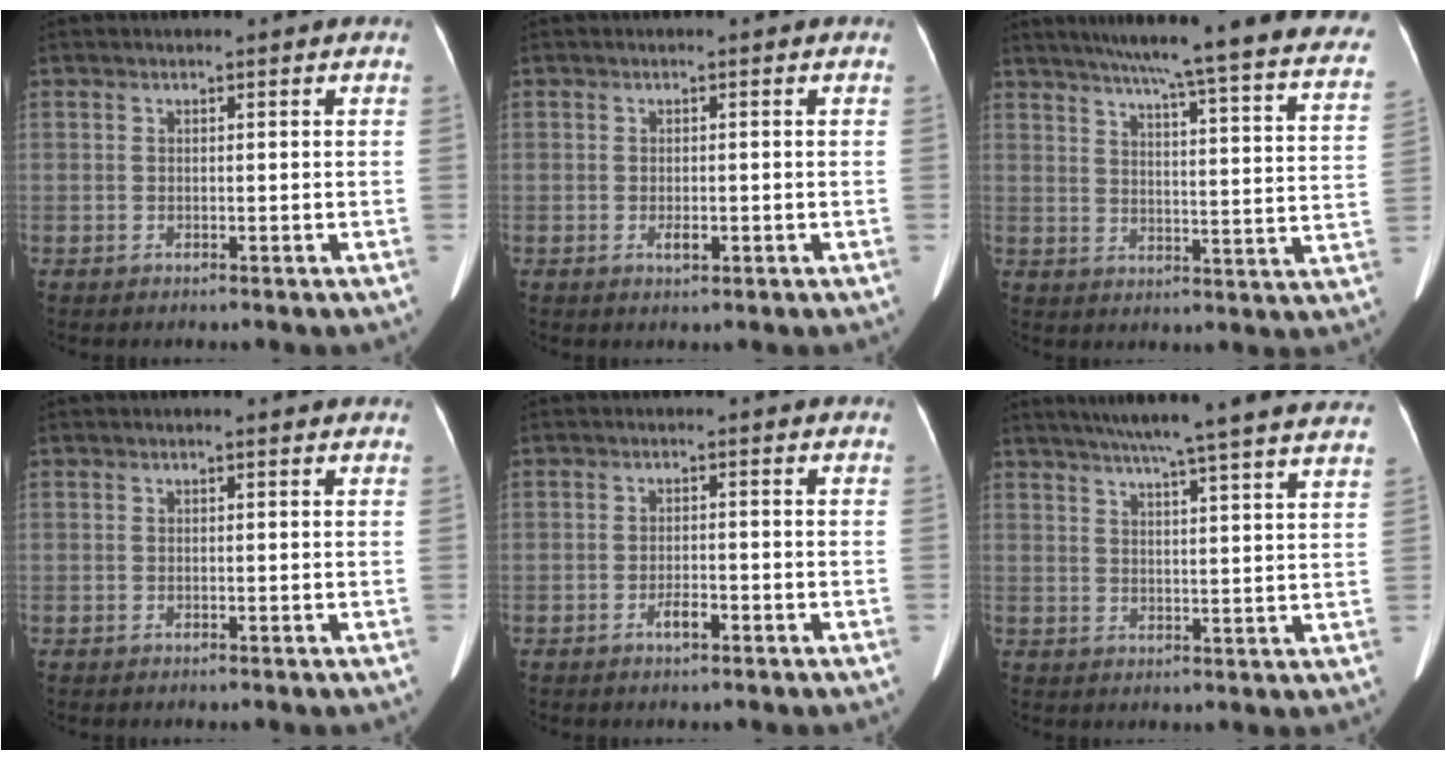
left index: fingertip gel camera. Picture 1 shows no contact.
{"total": 1.4, "force": [-0.5, 0.7, 1.1], "torque": [-0.020, 0.000, -0.008]}
{"total": 29.9, "force": [26.1, 1.0, 14.6], "torque": [-0.185, -0.069, 0.306]}
{"total": 0.7, "force": [0.4, 0.2, 0.5], "torque": [-0.011, 0.006, 0.000]}
{"total": 2.2, "force": [-1.3, 0.7, 1.6], "torque": [-0.028, 0.002, -0.024]}
{"total": 22.1, "force": [19.2, -0.5, 10.8], "torque": [-0.170, -0.009, 0.238]}